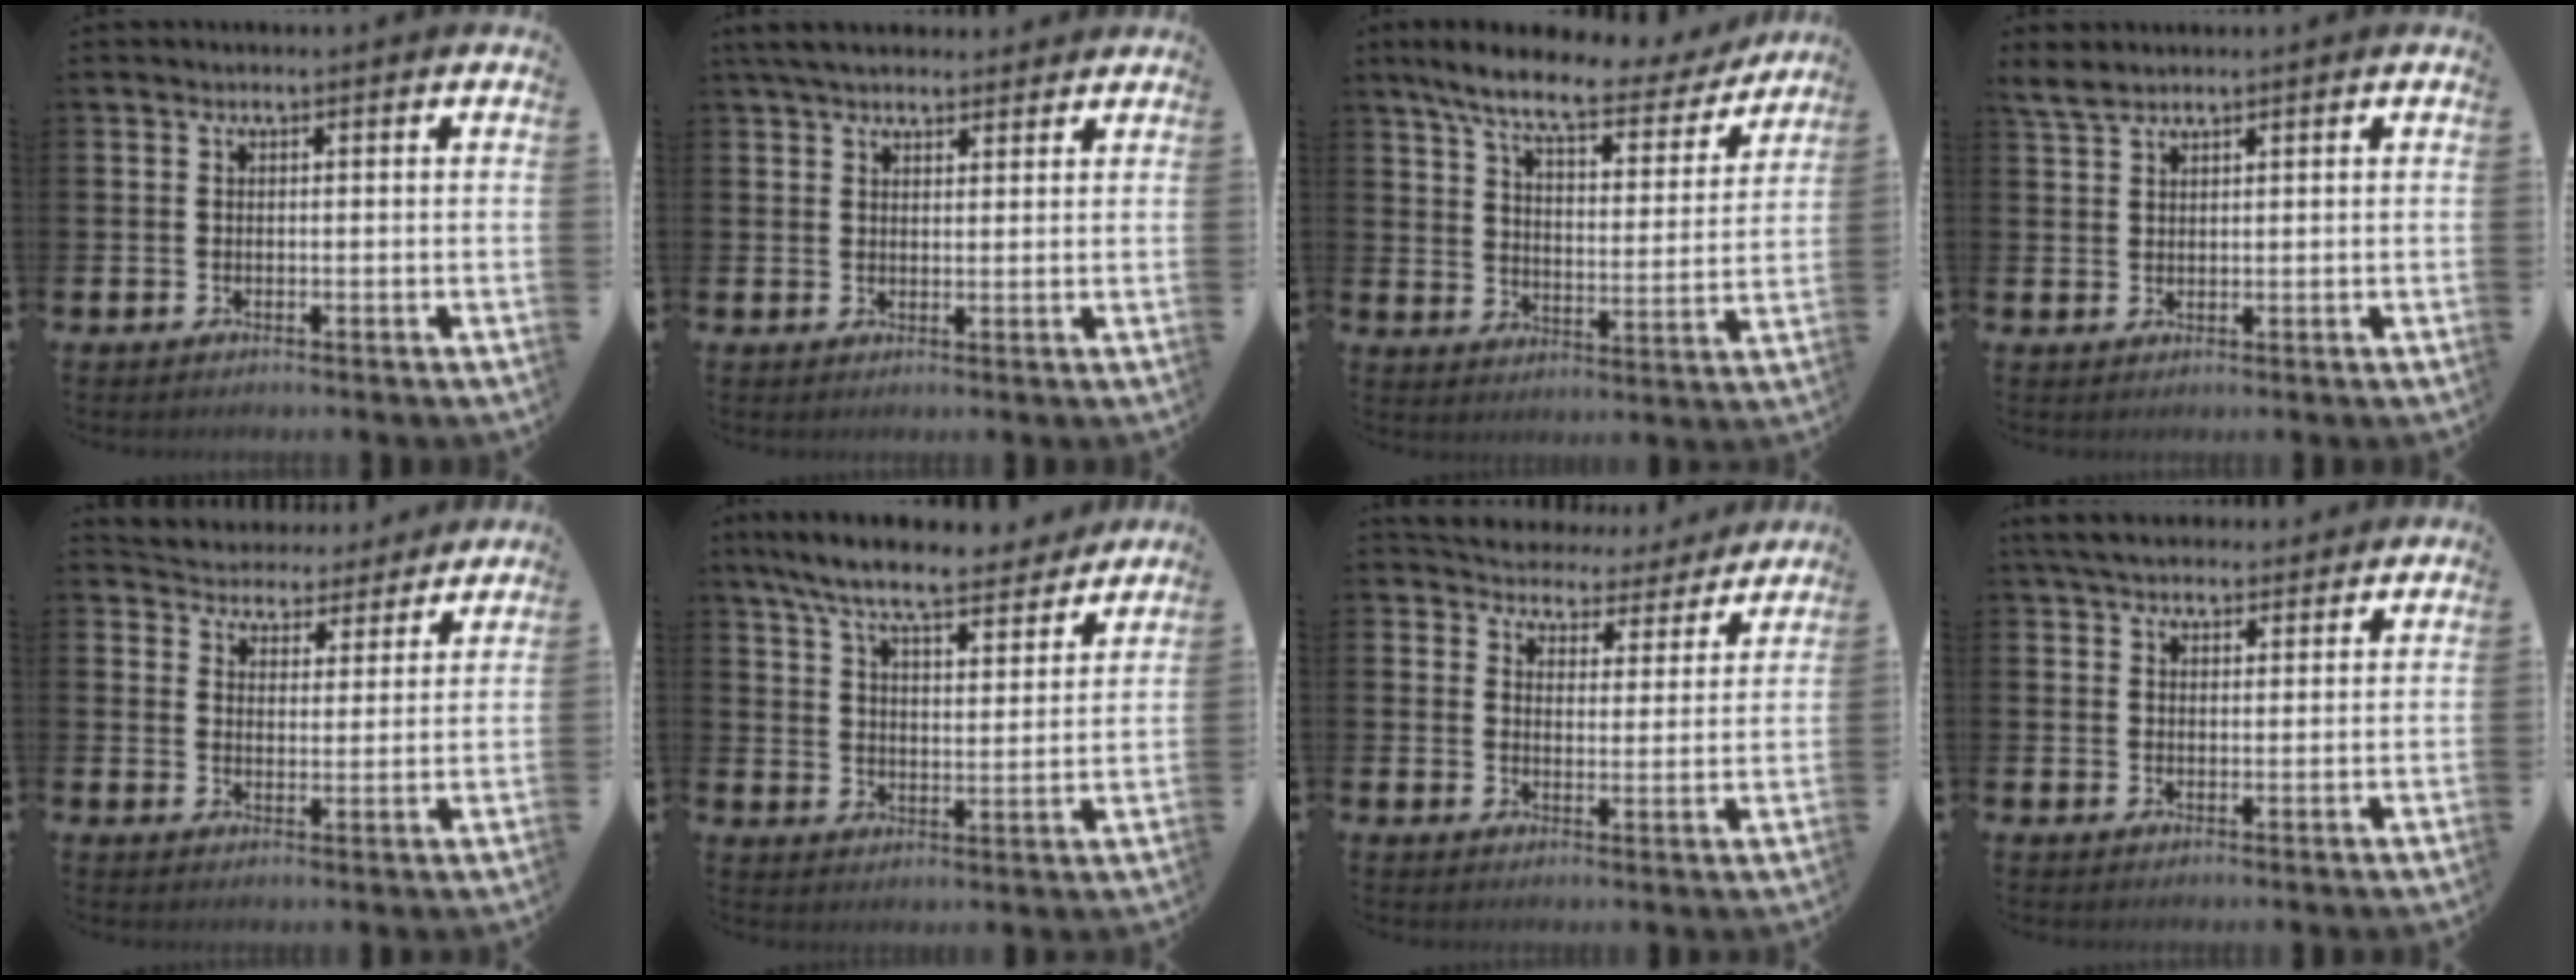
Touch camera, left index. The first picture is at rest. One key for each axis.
{"total": 4.8, "fx": 4.3, "fy": 1.6, "fz": 1.4, "tx": -0.035, "ty": -0.012, "tz": 0.080}
{"total": 8.7, "fx": 7.3, "fy": 1.8, "fz": 4.4, "tx": -0.107, "ty": -0.040, "tz": 0.121}
{"total": 2.9, "fx": 2.4, "fy": 1.0, "fz": 1.1, "tx": -0.022, "ty": -0.002, "tz": 0.044}
{"total": 4.6, "fx": 4.4, "fy": 1.2, "fz": -0.5, "tx": -0.012, "ty": -0.042, "tz": 0.075}
{"total": 8.9, "fx": 8.0, "fy": 1.1, "fz": 3.7, "tx": -0.094, "ty": -0.048, "tz": 0.138}
{"total": 4.8, "fx": 4.5, "fy": 1.6, "fz": -0.1, "tx": -0.021, "ty": -0.042, "tz": 0.075}
{"total": 5.1, "fx": 4.7, "fy": 1.5, "fz": 1.2, "tx": -0.033, "ty": -0.014, "tz": 0.087}